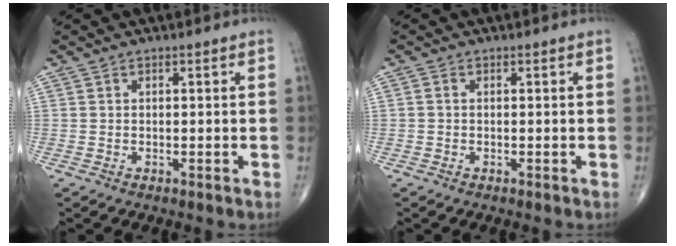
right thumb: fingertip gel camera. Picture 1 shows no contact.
{"total": 0.6, "force": [-0.1, 0.5, 0.4], "torque": [-0.007, 0.000, -0.005]}